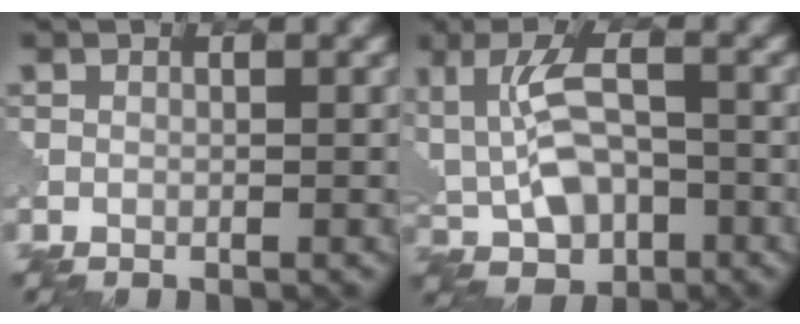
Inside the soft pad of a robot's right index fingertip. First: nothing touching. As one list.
[{"total": 6.2, "force": [-0.1, 3.5, 5.1], "torque": [-0.093, 0.002, -0.004]}]